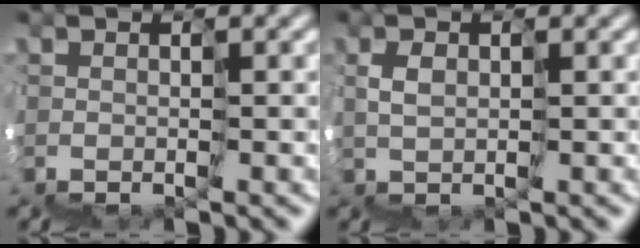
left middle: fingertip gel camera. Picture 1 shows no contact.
{"total": 0.7, "force": [0.6, -0.3, 0.3], "torque": [-0.018, 0.015, 0.009]}